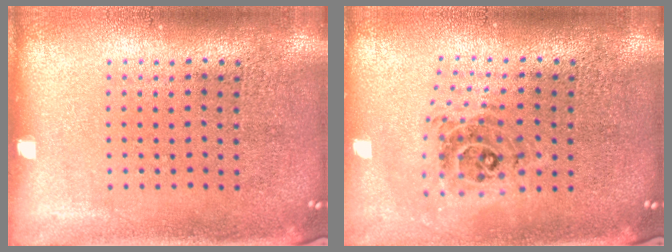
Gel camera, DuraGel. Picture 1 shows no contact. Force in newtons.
{"total": 0.9, "press": 0.8, "slide": 0.2}